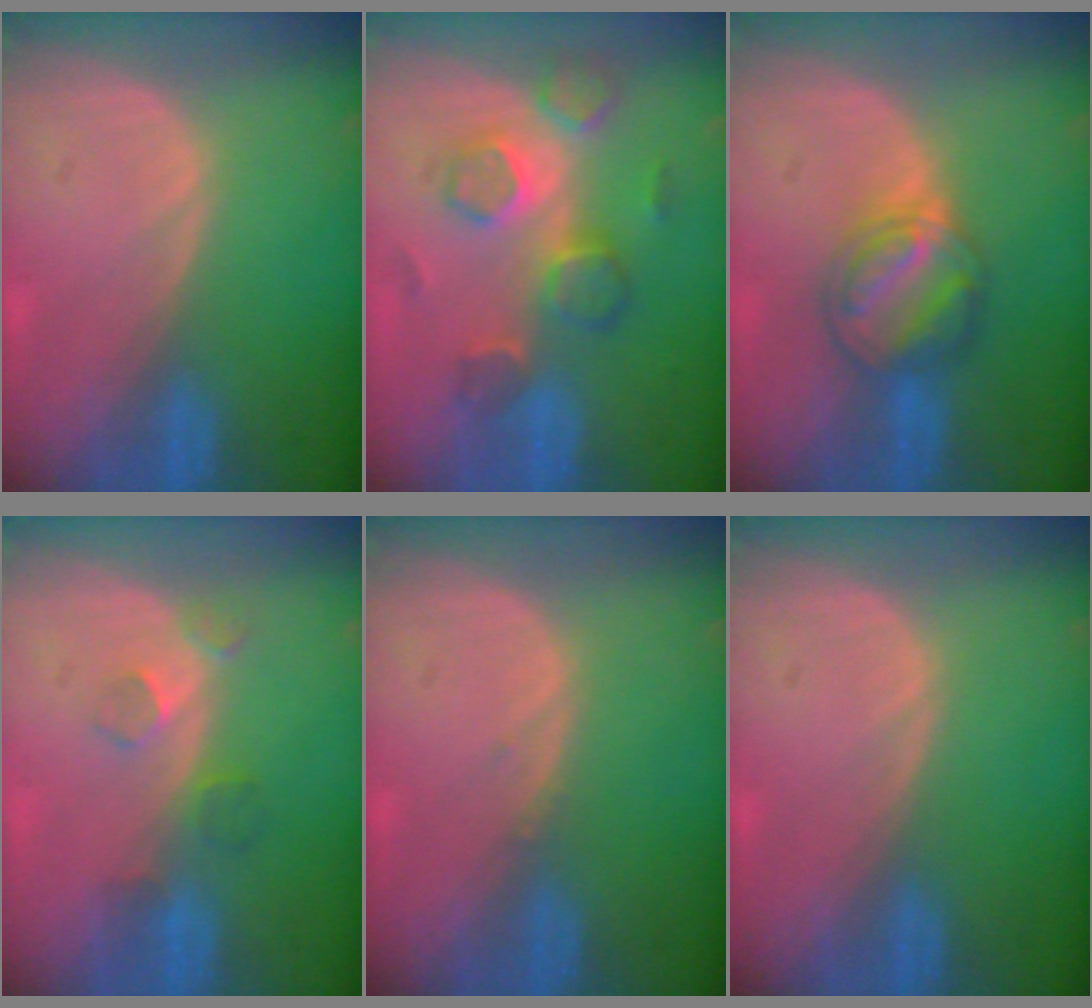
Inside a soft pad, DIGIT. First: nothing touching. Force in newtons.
{"total": 8.1, "press": 7.4, "slide": 3.3}
{"total": 6.1, "press": 6.0, "slide": 0.8}
{"total": 3.6, "press": 3.2, "slide": 1.7}
{"total": 0.5, "press": 0.5, "slide": 0.2}
{"total": 0.0}